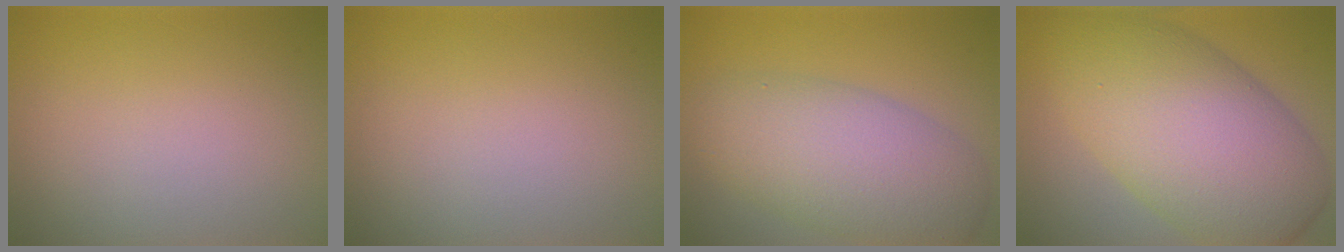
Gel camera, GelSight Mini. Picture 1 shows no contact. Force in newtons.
{"total": 0.0}
{"total": 7.7, "press": 7.7, "slide": 0.2}
{"total": 12.2, "press": 12.2, "slide": 0.3}